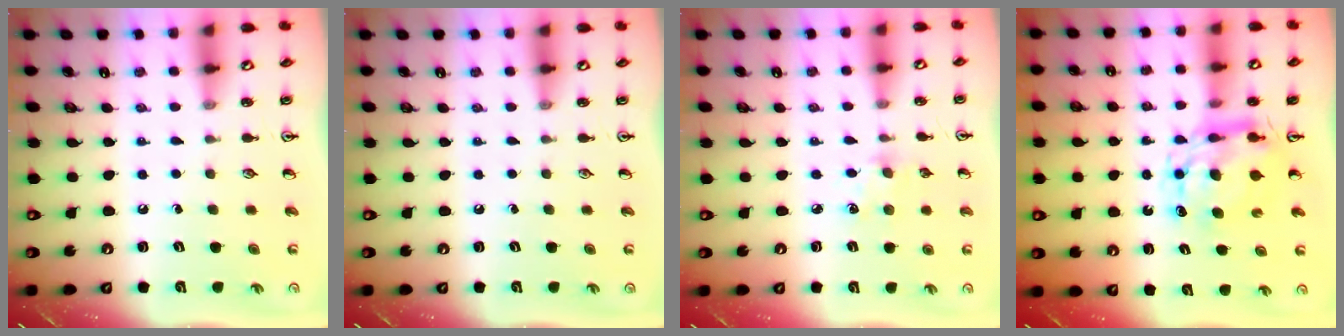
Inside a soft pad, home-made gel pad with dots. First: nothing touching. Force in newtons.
{"total": 0.0}
{"total": 6.8, "press": 6.8, "slide": 0.7}
{"total": 9.0, "press": 8.9, "slide": 0.7}